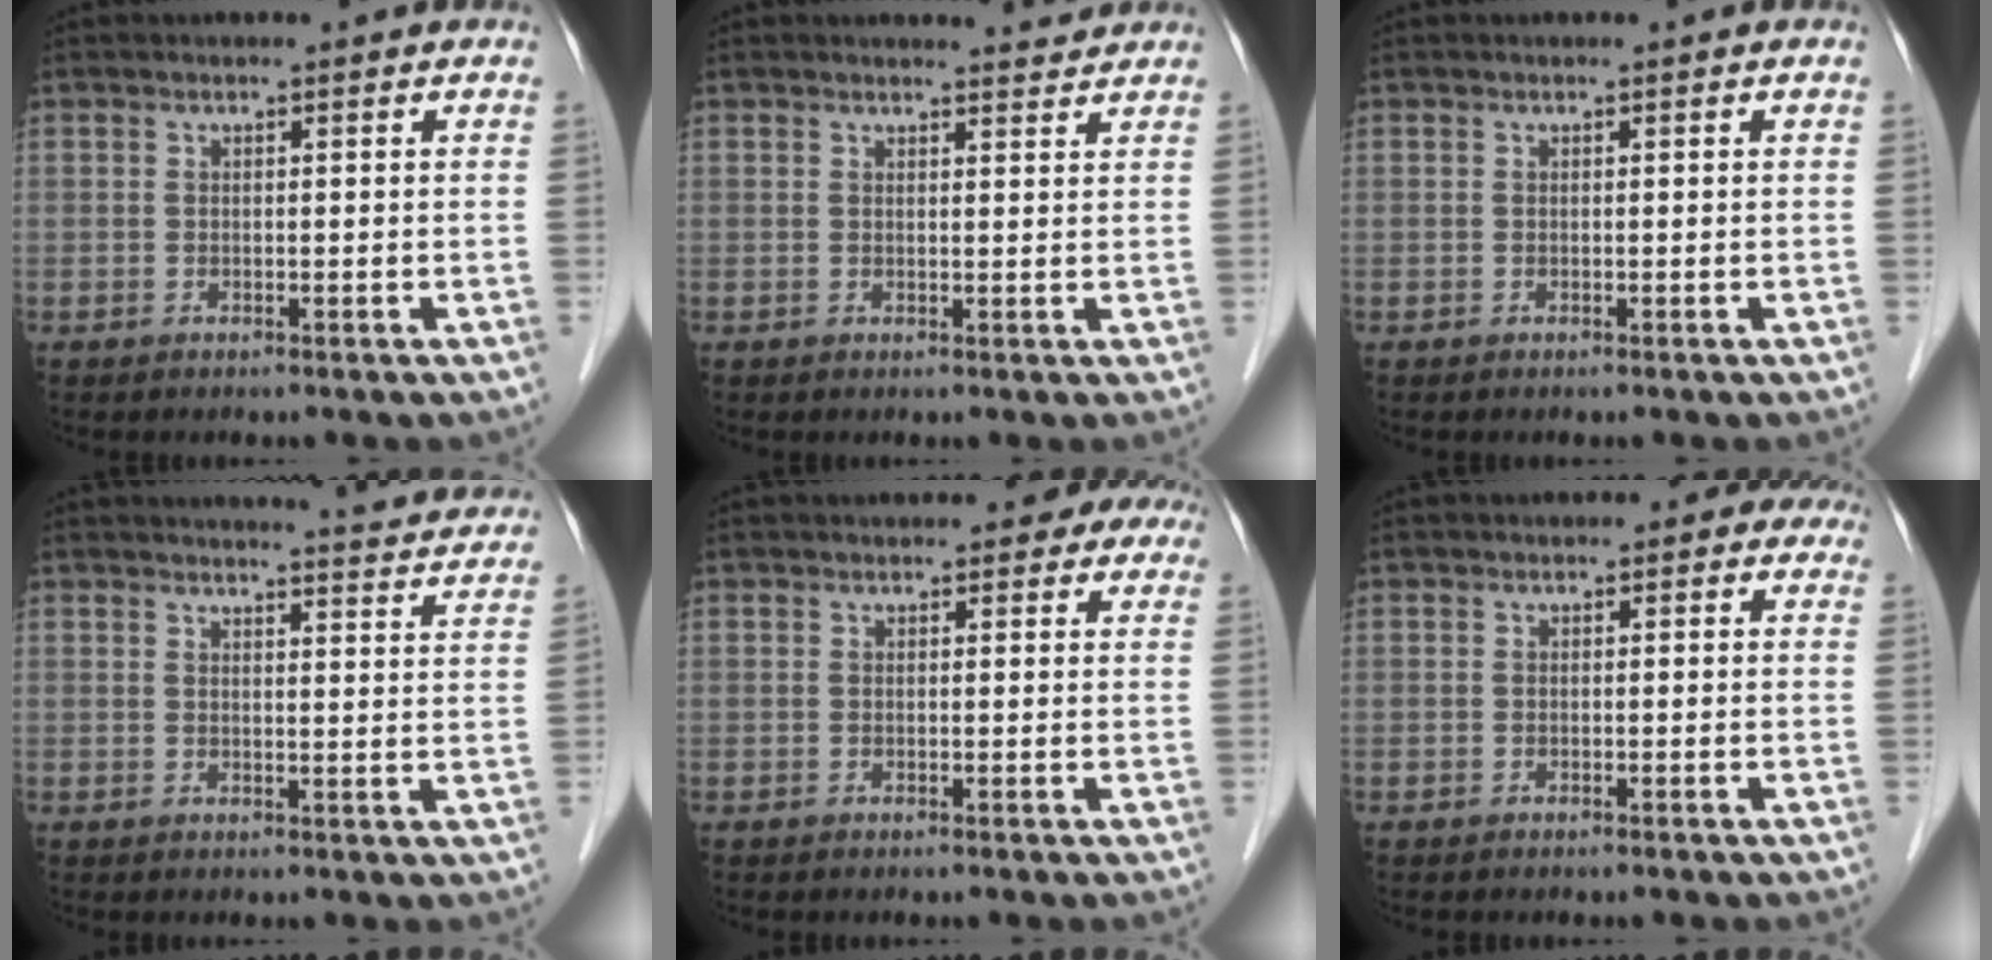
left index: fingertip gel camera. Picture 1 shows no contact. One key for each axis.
{"total": 2.1, "fx": 2.1, "fy": 0.0, "fz": -0.3, "tx": -0.006, "ty": -0.006, "tz": 0.025}
{"total": 0.0}
{"total": 10.8, "fx": 10.5, "fy": 0.4, "fz": 2.4, "tx": -0.026, "ty": -0.018, "tz": 0.107}
{"total": 4.3, "fx": 3.4, "fy": 2.0, "fz": 1.7, "tx": -0.002, "ty": 0.010, "tz": 0.027}
{"total": 1.3, "fx": 0.5, "fy": 1.0, "fz": 0.6, "tx": 0.007, "ty": 0.005, "tz": -0.007}